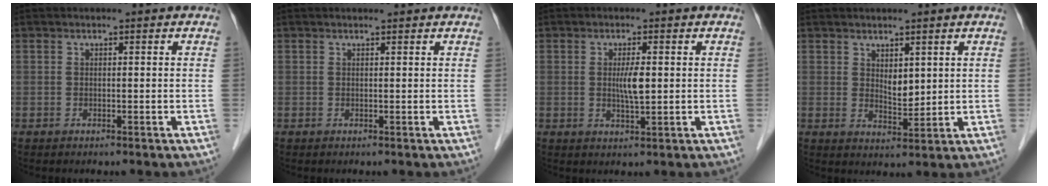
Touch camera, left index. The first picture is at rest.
{"total": 2.0, "force": [1.9, 0.2, 0.5], "torque": [-0.011, 0.014, 0.023]}
{"total": 3.3, "force": [0.3, 0.4, 3.2], "torque": [-0.060, -0.003, 0.007]}
{"total": 3.1, "force": [1.5, 1.4, 2.4], "torque": [-0.046, -0.005, 0.035]}